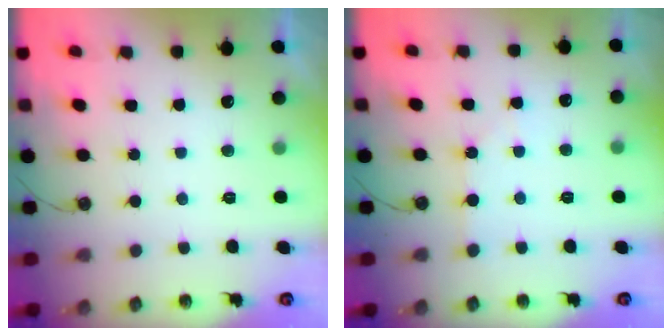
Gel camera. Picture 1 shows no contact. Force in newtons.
{"total": 1.6, "press": 1.6, "slide": 0.3}